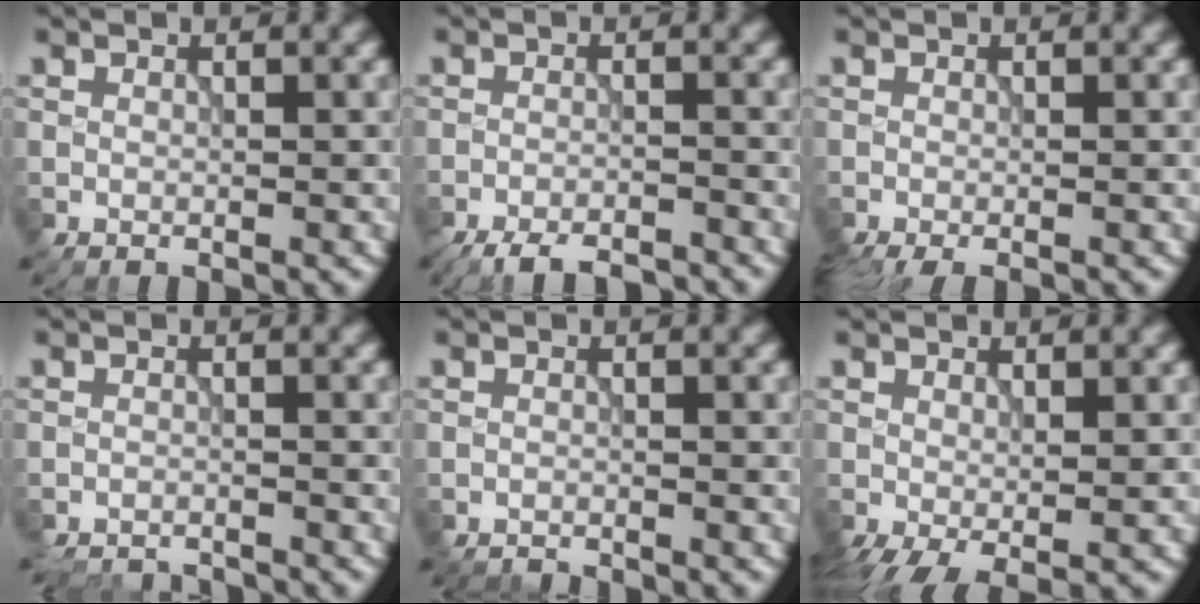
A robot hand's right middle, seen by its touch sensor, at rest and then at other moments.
{"total": 6.6, "force": [-6.0, 1.4, 2.3], "torque": [-0.036, -0.012, -0.089]}
{"total": 3.7, "force": [-2.8, 0.9, 2.2], "torque": [-0.031, -0.015, -0.044]}
{"total": 5.1, "force": [-5.0, 0.7, 0.7], "torque": [-0.015, -0.013, -0.076]}
{"total": 1.2, "force": [-1.2, 0.0, -0.1], "torque": [0.007, -0.004, -0.026]}
{"total": 2.9, "force": [-1.0, 1.2, 2.5], "torque": [-0.053, -0.012, -0.016]}